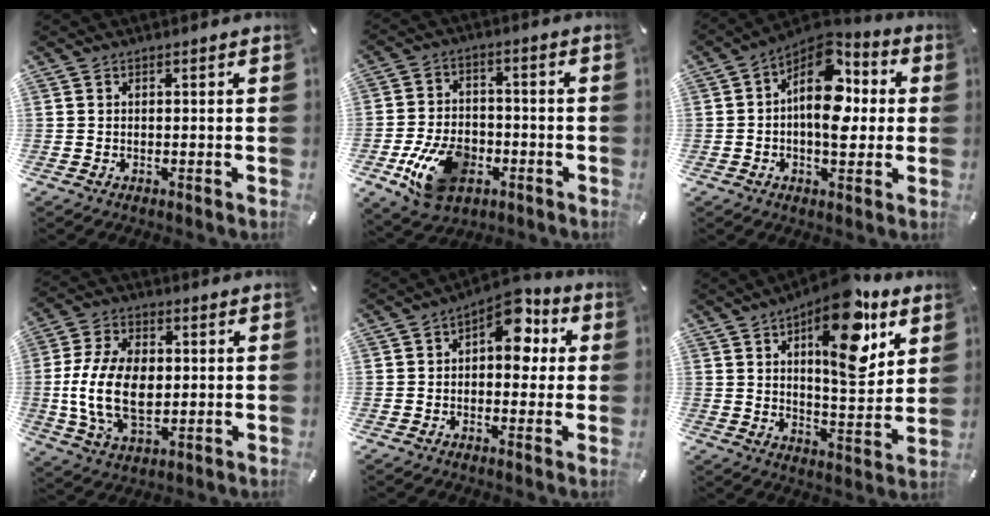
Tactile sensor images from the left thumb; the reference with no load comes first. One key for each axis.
{"total": 13.3, "fx": -5.1, "fy": 9.0, "fz": 8.4, "tx": -0.167, "ty": 0.020, "tz": -0.087}
{"total": 14.8, "fx": 1.9, "fy": 9.4, "fz": 11.3, "tx": -0.168, "ty": -0.033, "tz": 0.029}
{"total": 15.7, "fx": -0.6, "fy": 10.1, "fz": 12.1, "tx": -0.266, "ty": 0.006, "tz": -0.007}
{"total": 10.3, "fx": 3.8, "fy": 6.0, "fz": 7.4, "tx": -0.092, "ty": -0.020, "tz": 0.061}
{"total": 18.1, "fx": 8.9, "fy": 7.5, "fz": 13.9, "tx": -0.196, "ty": -0.040, "tz": 0.140}